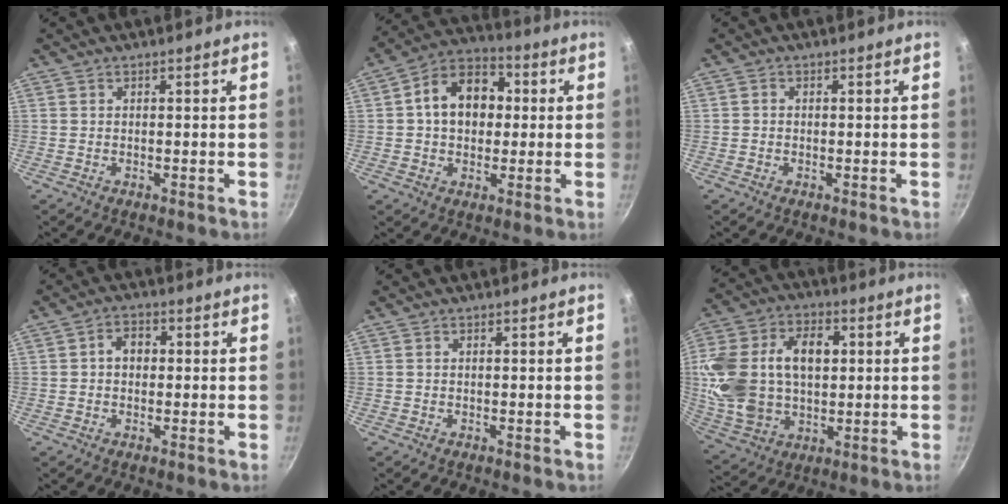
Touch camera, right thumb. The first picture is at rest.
{"total": 12.7, "force": [1.4, 9.4, 8.4], "torque": [-0.096, 0.024, 0.004]}
{"total": 0.7, "force": [-0.2, 0.6, 0.3], "torque": [-0.005, 0.003, -0.005]}
{"total": 3.8, "force": [0.2, 3.0, 2.4], "torque": [-0.020, 0.009, -0.003]}
{"total": 0.0}
{"total": 21.7, "force": [2.3, 15.0, 15.6], "torque": [-0.297, 0.022, 0.049]}